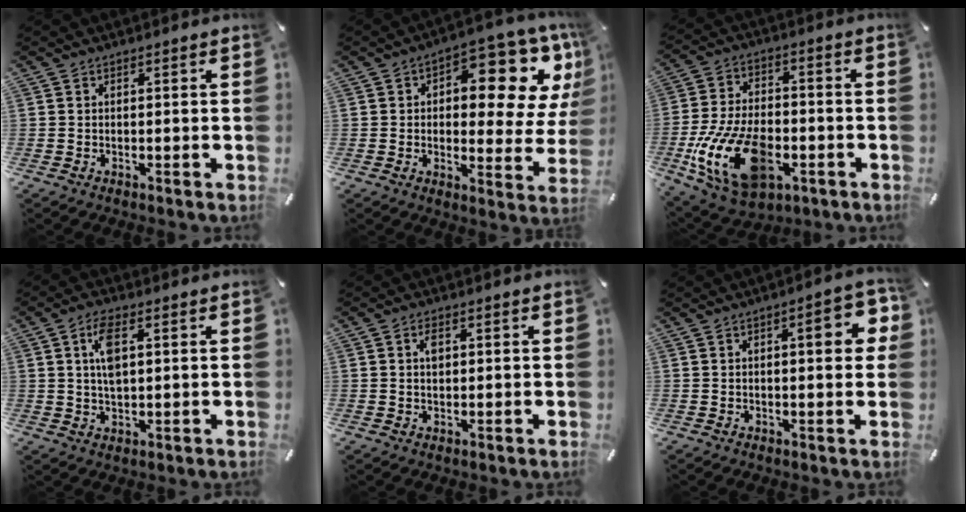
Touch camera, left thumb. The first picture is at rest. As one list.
[{"total": 14.3, "force": [6.7, 7.0, 10.5], "torque": [-0.126, -0.060, 0.107]}, {"total": 19.3, "force": [-6.5, 11.5, 14.1], "torque": [-0.292, 0.026, -0.104]}, {"total": 6.4, "force": [1.7, 3.0, 5.4], "torque": [-0.114, 0.003, 0.024]}, {"total": 2.5, "force": [0.6, 1.5, 1.9], "torque": [-0.033, 0.005, 0.007]}, {"total": 8.6, "force": [2.0, 3.2, 7.8], "torque": [-0.087, -0.011, 0.023]}]